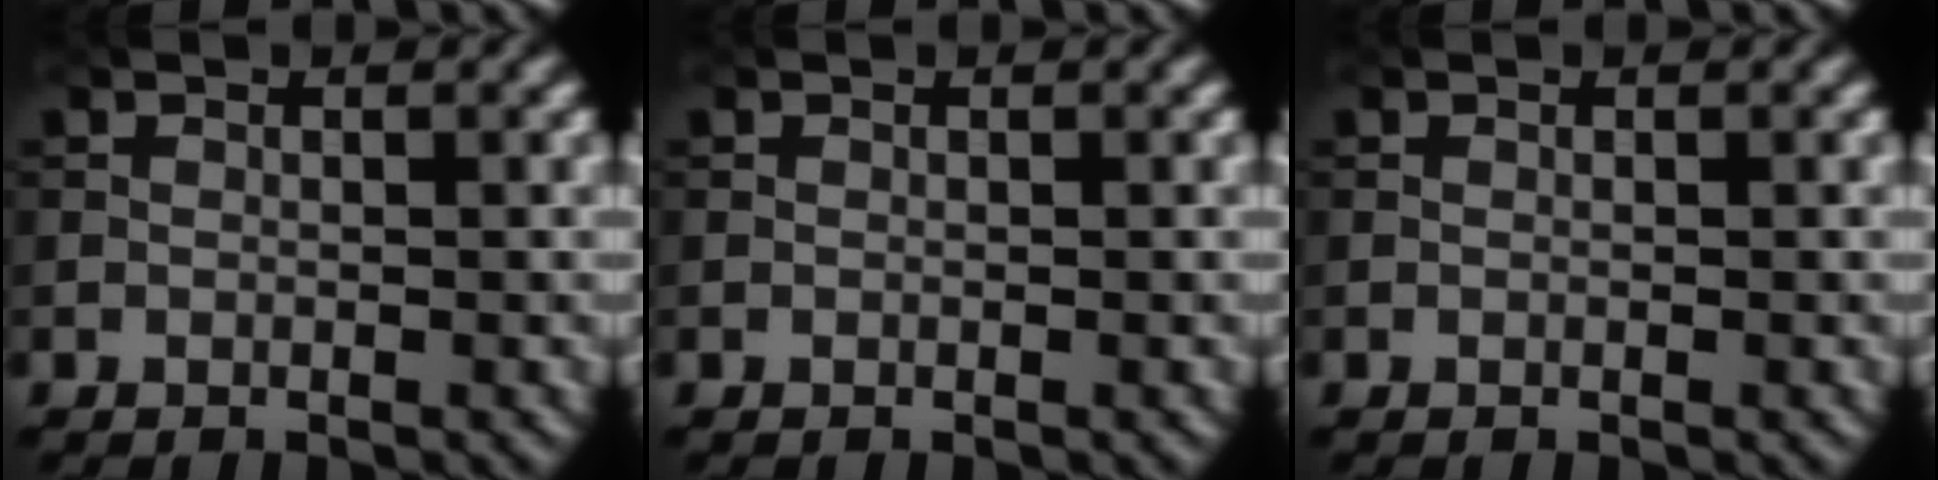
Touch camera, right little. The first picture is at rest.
{"total": 0.0}
{"total": 0.0}